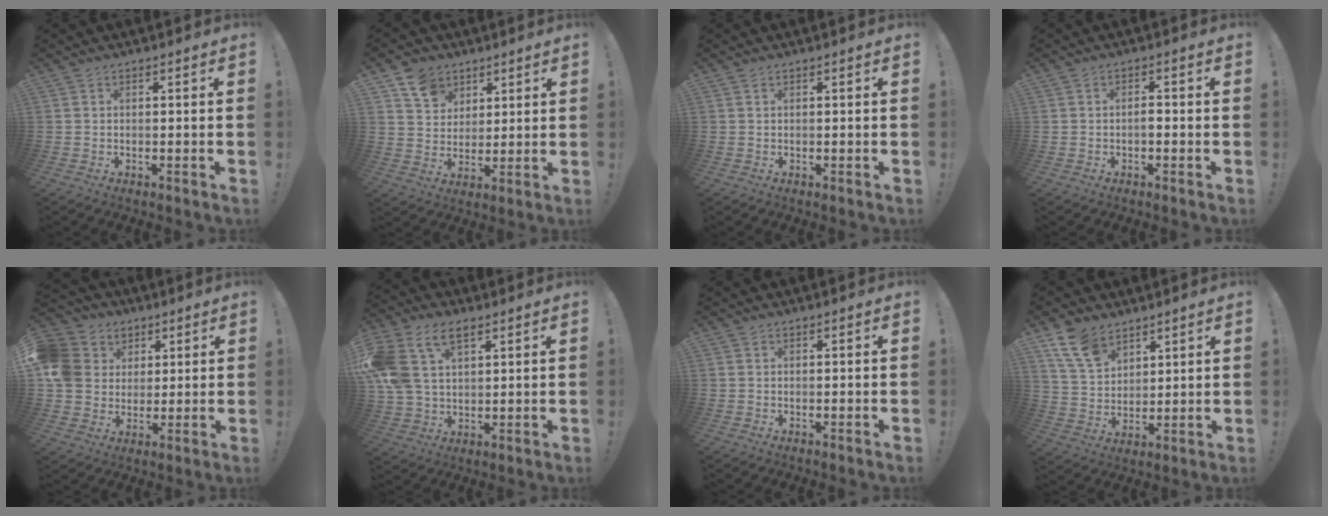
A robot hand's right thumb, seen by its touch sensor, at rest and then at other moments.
{"total": 9.5, "force": [5.9, 7.2, 2.2], "torque": [-0.030, -0.041, 0.116]}
{"total": 0.0}
{"total": 1.7, "force": [-0.8, 1.2, 0.9], "torque": [-0.018, 0.006, -0.015]}
{"total": 13.0, "force": [3.3, 11.6, 5.0], "torque": [-0.094, -0.009, 0.069]}
{"total": 15.5, "force": [7.2, 9.8, 9.7], "torque": [-0.201, -0.023, 0.136]}
{"total": 0.0}
{"total": 11.7, "force": [7.8, 7.1, 5.1], "torque": [-0.097, -0.037, 0.154]}